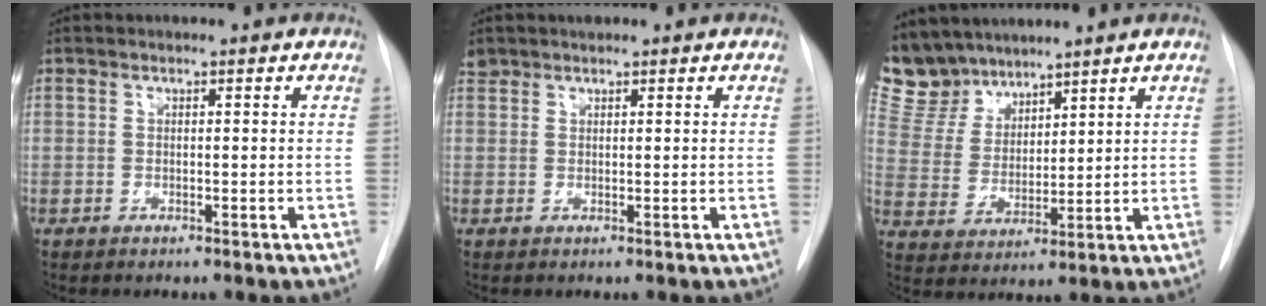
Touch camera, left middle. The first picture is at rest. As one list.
[{"total": 1.8, "force": [1.6, 0.8, 0.2], "torque": [-0.012, 0.016, 0.029]}, {"total": 9.4, "force": [8.5, 3.8, 1.1], "torque": [-0.032, 0.008, 0.183]}]